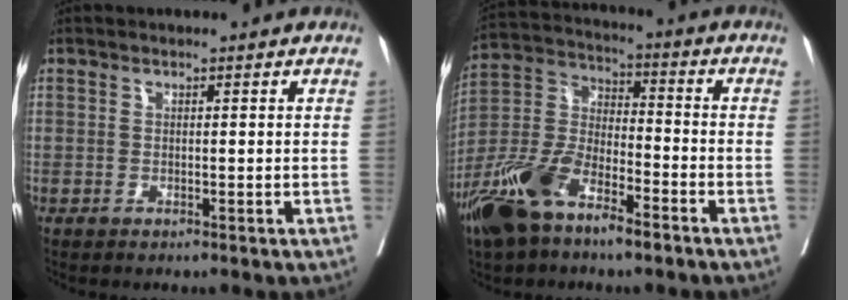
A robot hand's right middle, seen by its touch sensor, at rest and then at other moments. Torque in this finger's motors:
{"motor_torque": [1.15, -0.99, 0.42, 0.14]}